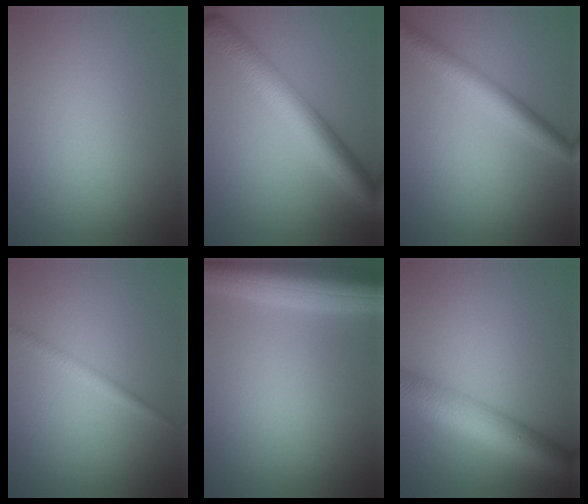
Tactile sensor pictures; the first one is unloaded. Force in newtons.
{"total": 7.0, "press": 7.0, "slide": 0.0}
{"total": 3.8, "press": 3.8, "slide": 0.1}
{"total": 1.3, "press": 1.3, "slide": 0.0}
{"total": 8.9, "press": 8.9, "slide": 0.3}
{"total": 7.2, "press": 7.2, "slide": 0.2}